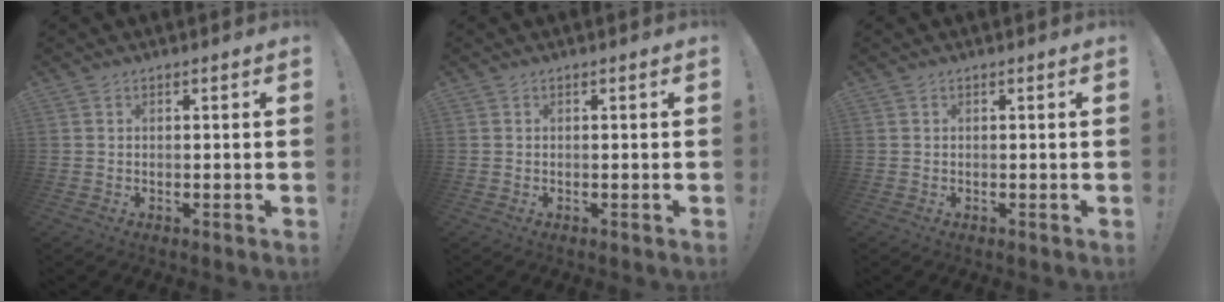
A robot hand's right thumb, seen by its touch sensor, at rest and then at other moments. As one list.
[{"total": 0.0}, {"total": 0.0}]